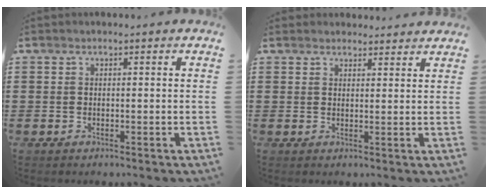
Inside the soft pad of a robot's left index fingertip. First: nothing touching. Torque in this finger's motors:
{"motor_torque": [2.14, 0.00, 0.24, 0.01]}